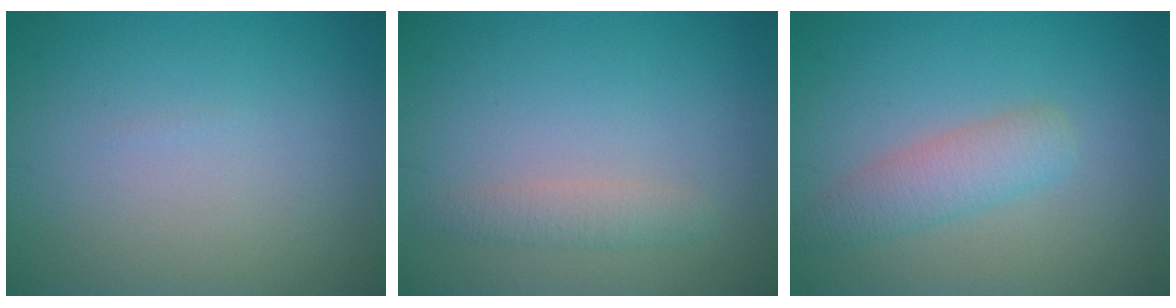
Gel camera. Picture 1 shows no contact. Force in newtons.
{"total": 1.6, "press": 1.6, "slide": 0.0}
{"total": 3.0, "press": 3.0, "slide": 0.2}